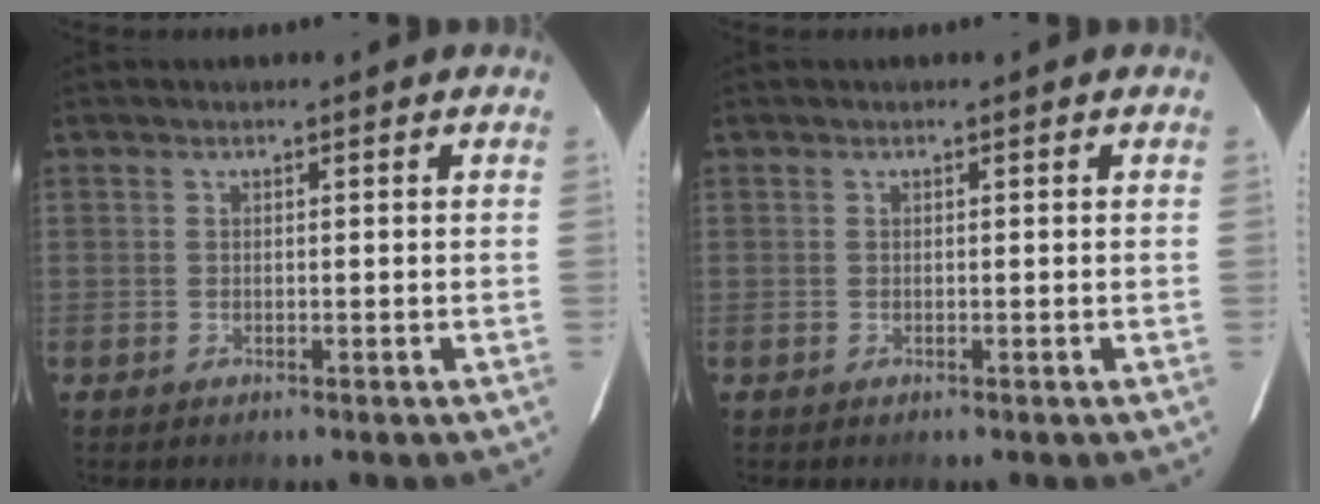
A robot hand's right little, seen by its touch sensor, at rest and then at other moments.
{"total": 0.0}